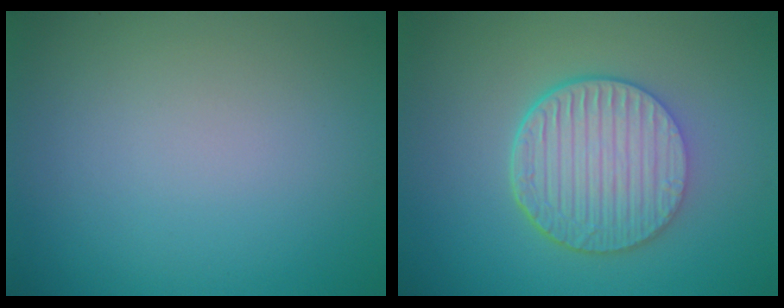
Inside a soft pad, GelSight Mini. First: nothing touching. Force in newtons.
{"total": 6.6, "press": 4.7, "slide": 4.6}